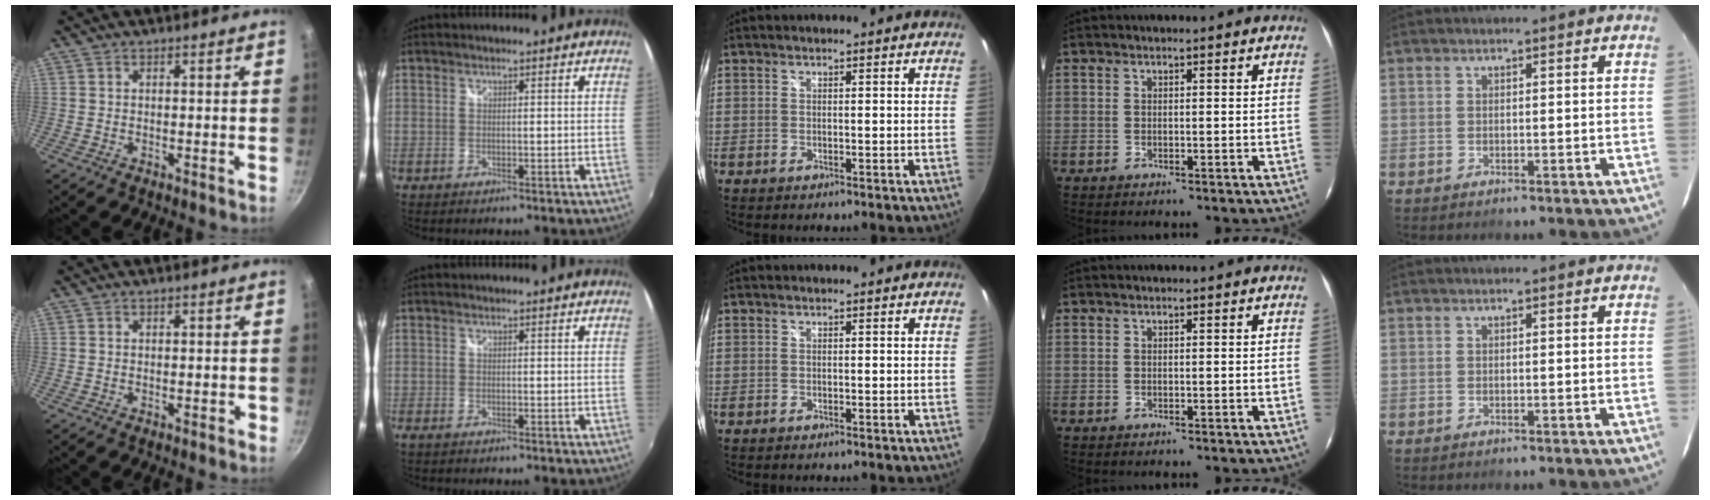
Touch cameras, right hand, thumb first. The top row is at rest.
{"thumb": {"total": 1.1, "force": [-0.5, 0.7, 0.7], "torque": [0.002, 0.011, -0.005]}, "index": {"total": 1.3, "force": [-1.2, 0.3, 0.6], "torque": [-0.015, -0.007, -0.023]}}